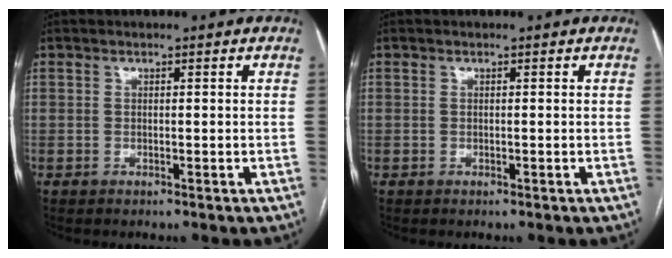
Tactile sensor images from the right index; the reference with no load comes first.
{"total": 0.0}